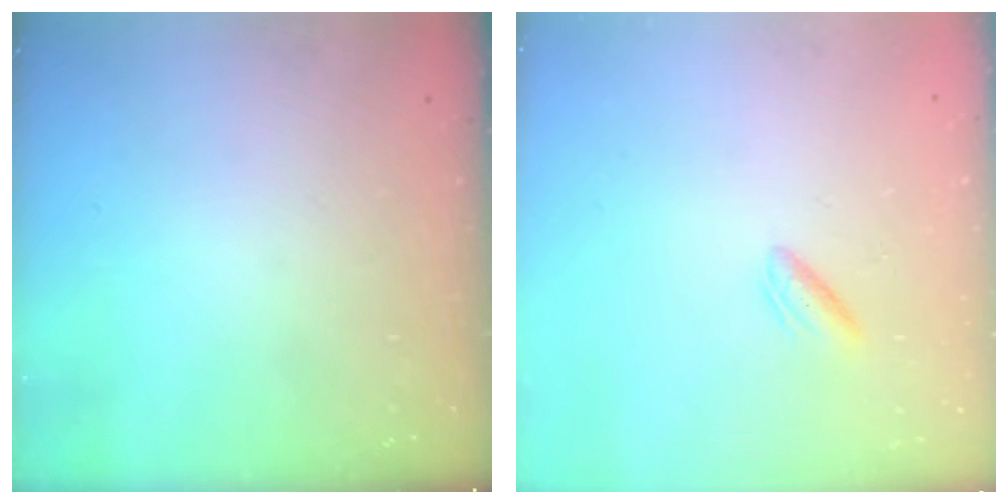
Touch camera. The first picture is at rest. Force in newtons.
{"total": 2.1, "press": 1.9, "slide": 0.9}